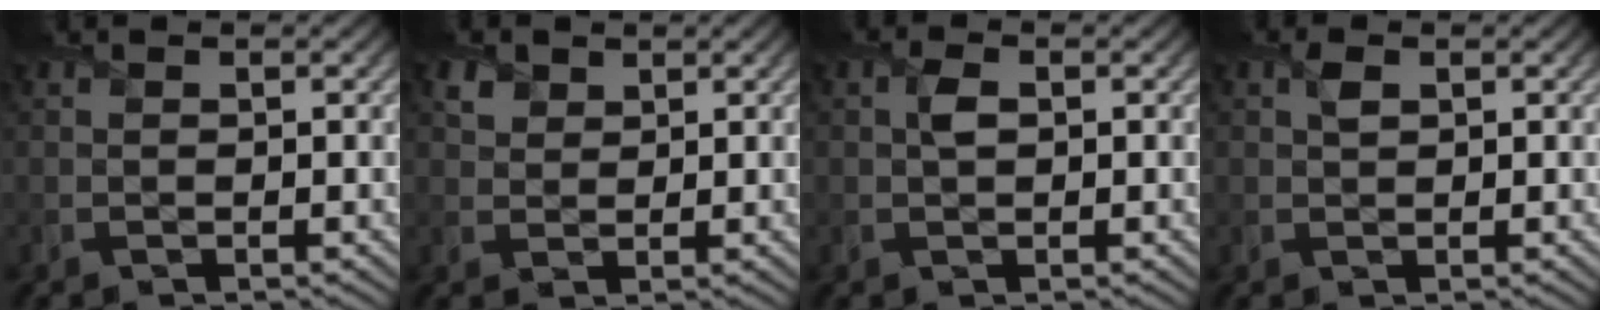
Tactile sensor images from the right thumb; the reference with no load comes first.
{"total": 1.9, "force": [1.4, 1.2, 0.5], "torque": [-0.018, 0.003, 0.027]}
{"total": 1.6, "force": [0.3, 0.9, 1.4], "torque": [-0.031, 0.007, 0.004]}
{"total": 1.3, "force": [0.7, 0.6, 1.0], "torque": [-0.023, 0.006, 0.012]}